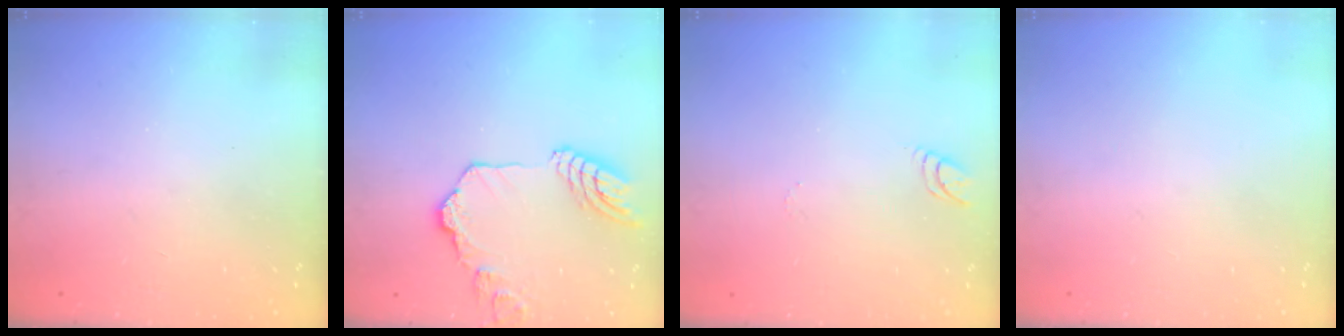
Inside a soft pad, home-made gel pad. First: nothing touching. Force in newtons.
{"total": 15.5, "press": 15.4, "slide": 1.6}
{"total": 4.1, "press": 4.1, "slide": 0.4}
{"total": 0.0}